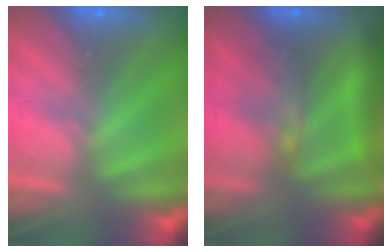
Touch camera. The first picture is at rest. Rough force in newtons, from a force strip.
{"total": 8.6}